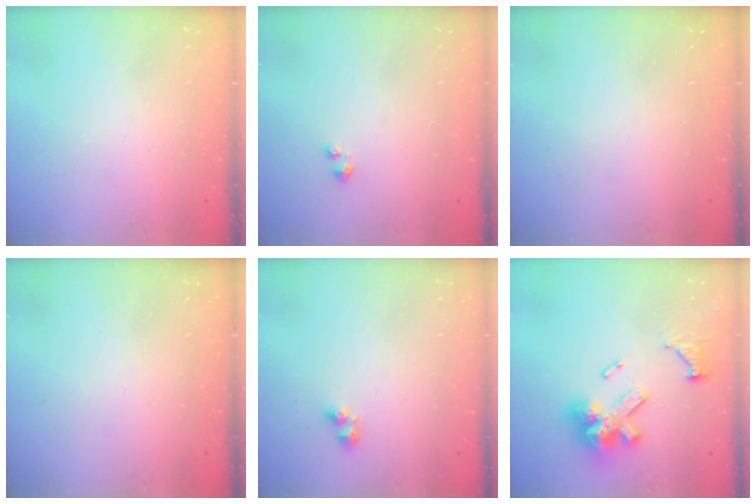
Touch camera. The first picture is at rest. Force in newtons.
{"total": 0.0}
{"total": 0.0}
{"total": 0.0}
{"total": 5.0, "press": 5.0, "slide": 0.4}
{"total": 18.5, "press": 18.3, "slide": 2.4}